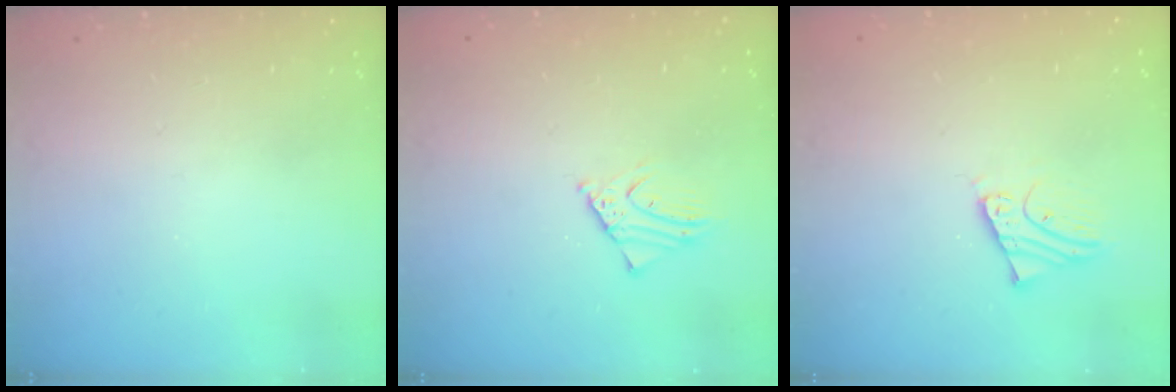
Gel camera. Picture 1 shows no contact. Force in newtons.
{"total": 2.3, "press": 2.3, "slide": 0.2}
{"total": 2.8, "press": 2.8, "slide": 0.2}